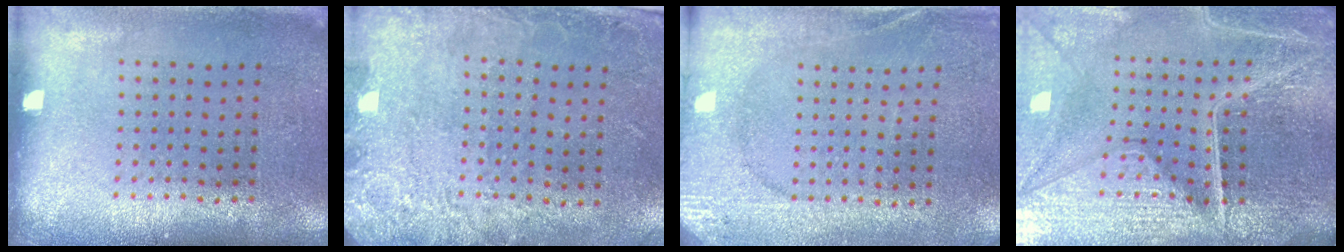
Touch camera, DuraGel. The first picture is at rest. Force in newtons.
{"total": 2.7, "press": 1.9, "slide": 1.9}
{"total": 2.6, "press": 2.6, "slide": 0.4}
{"total": 6.7, "press": 5.9, "slide": 3.1}